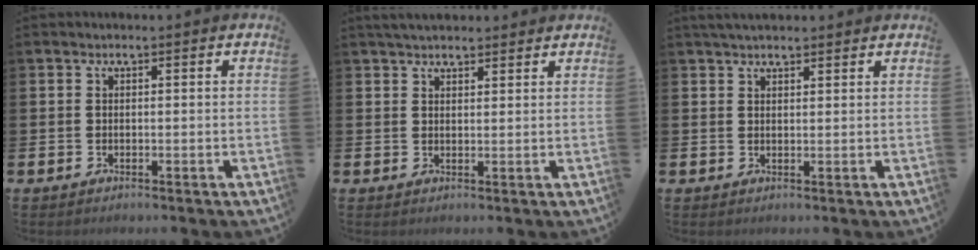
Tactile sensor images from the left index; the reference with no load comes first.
{"total": 3.1, "force": [2.9, 0.8, 0.7], "torque": [-0.009, -0.009, 0.051]}
{"total": 2.6, "force": [2.4, 0.7, 0.8], "torque": [-0.019, -0.002, 0.045]}